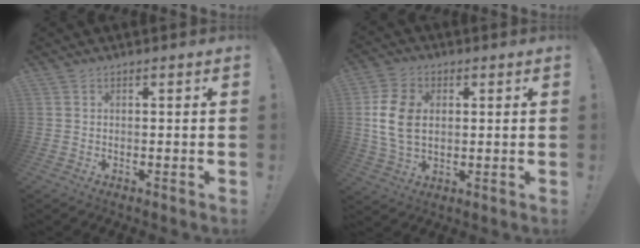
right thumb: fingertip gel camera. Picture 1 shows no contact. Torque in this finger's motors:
{"motor_torque": [0.84, 1.61, 0.61, -0.28, 0.41]}